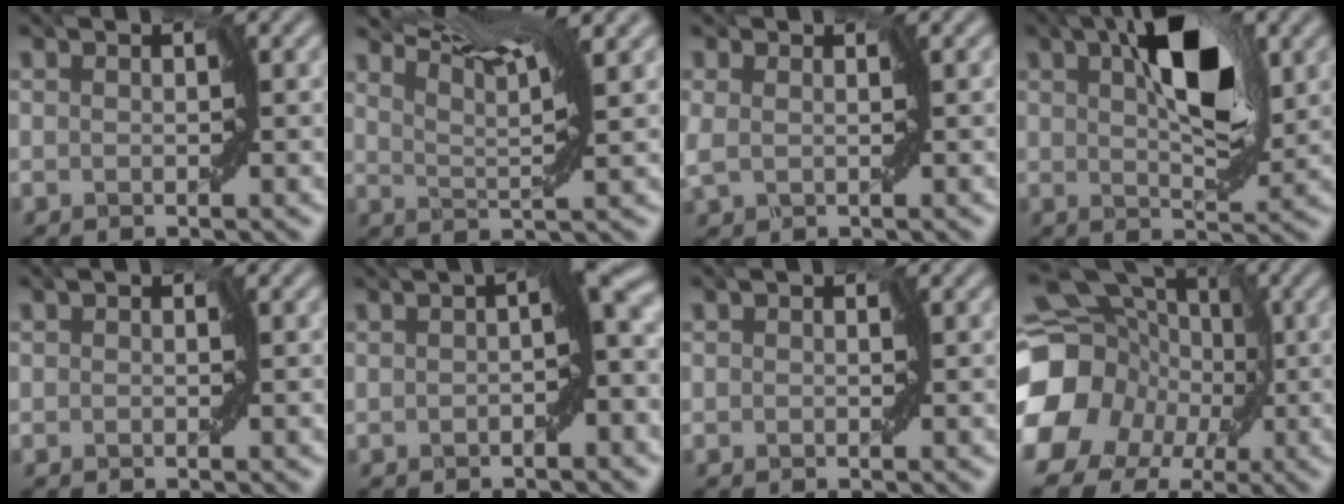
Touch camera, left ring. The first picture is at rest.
{"total": 7.2, "force": [6.0, 0.6, 4.0], "torque": [-0.055, 0.015, 0.073]}
{"total": 1.6, "force": [0.4, 1.2, 1.0], "torque": [-0.023, 0.000, 0.000]}
{"total": 7.1, "force": [2.2, 2.7, 6.2], "torque": [-0.101, 0.009, 0.028]}
{"total": 0.0}
{"total": 5.1, "force": [-0.3, 1.5, 4.9], "torque": [-0.065, 0.012, -0.018]}
{"total": 0.0}
{"total": 14.0, "force": [-2.0, 12.2, 6.5], "torque": [-0.133, -0.010, -0.066]}